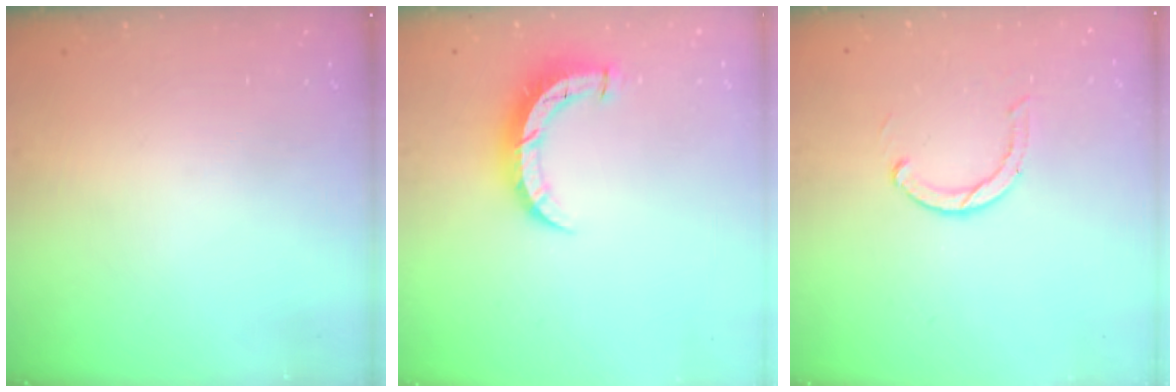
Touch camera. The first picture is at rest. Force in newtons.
{"total": 8.2, "press": 8.2, "slide": 0.6}
{"total": 2.9, "press": 2.9, "slide": 0.4}